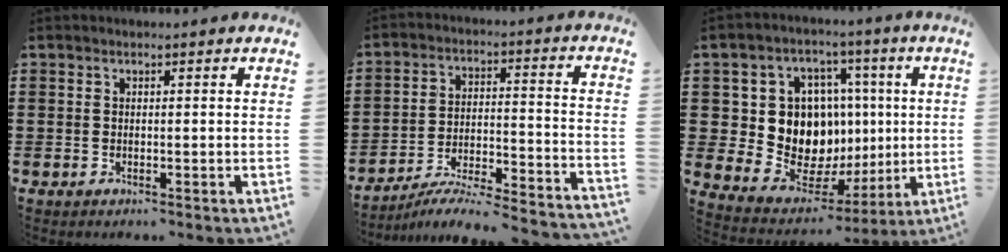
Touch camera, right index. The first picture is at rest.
{"total": 5.5, "force": [-5.2, 0.1, 1.9], "torque": [-0.036, -0.010, -0.105]}
{"total": 12.9, "force": [1.8, 11.0, 6.5], "torque": [-0.148, -0.019, 0.043]}